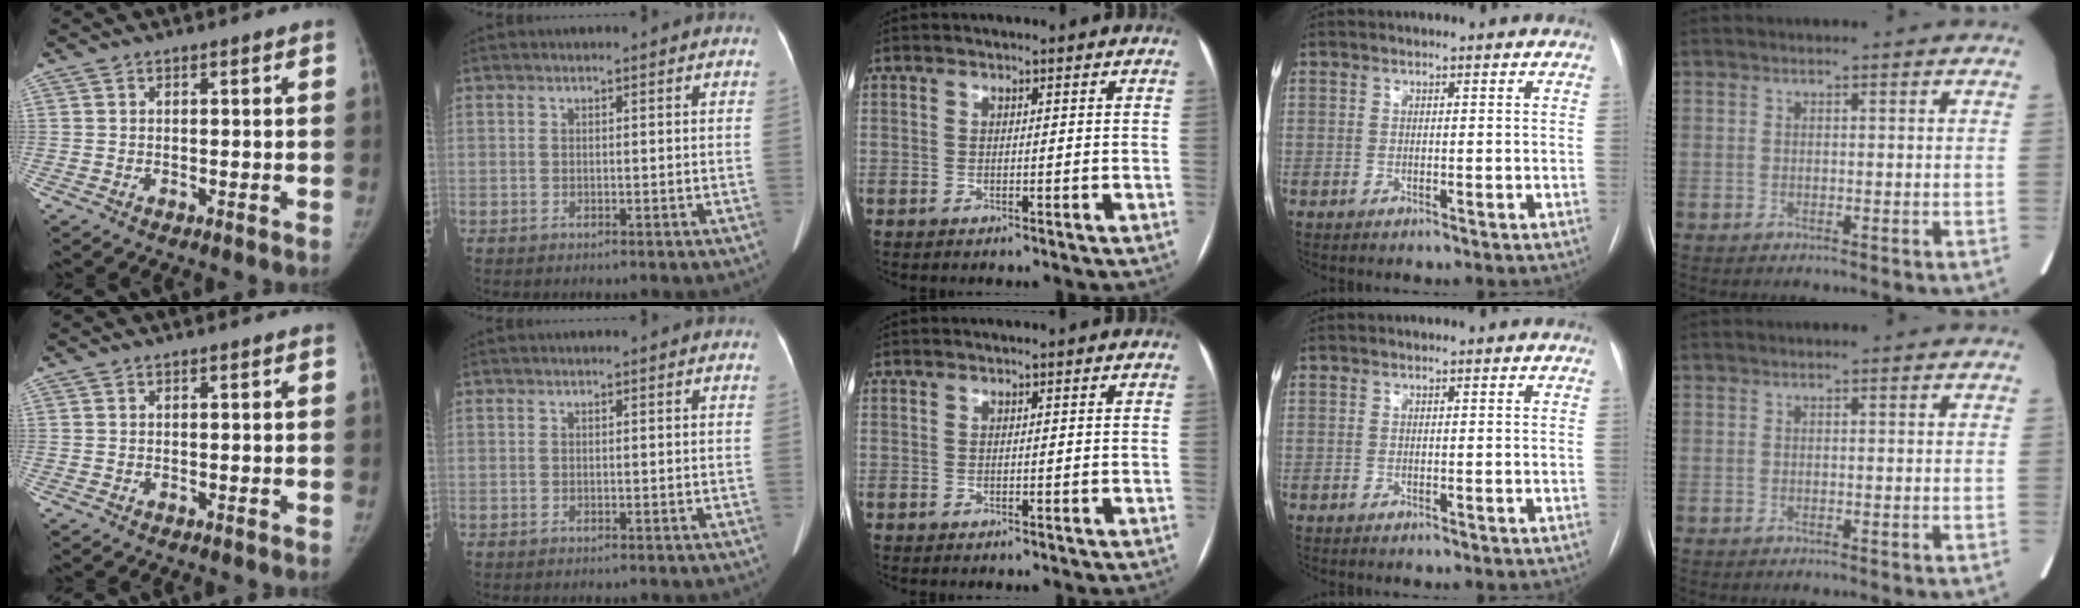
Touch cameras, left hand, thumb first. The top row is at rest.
{}